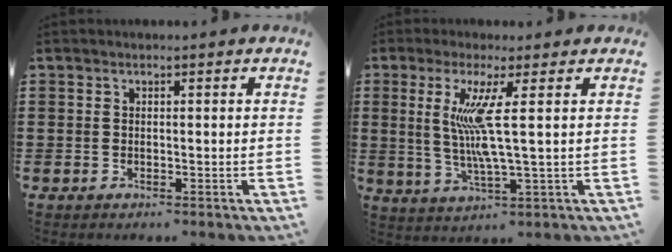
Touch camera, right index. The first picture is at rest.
{"total": 8.0, "force": [1.7, -0.1, 7.8], "torque": [-0.167, -0.016, 0.019]}